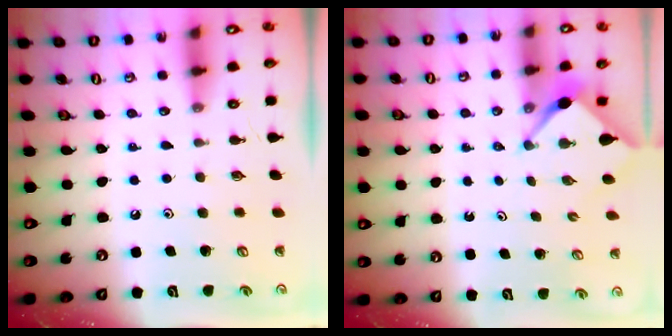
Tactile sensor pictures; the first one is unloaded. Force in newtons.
{"total": 2.6, "press": 2.6, "slide": 0.3}